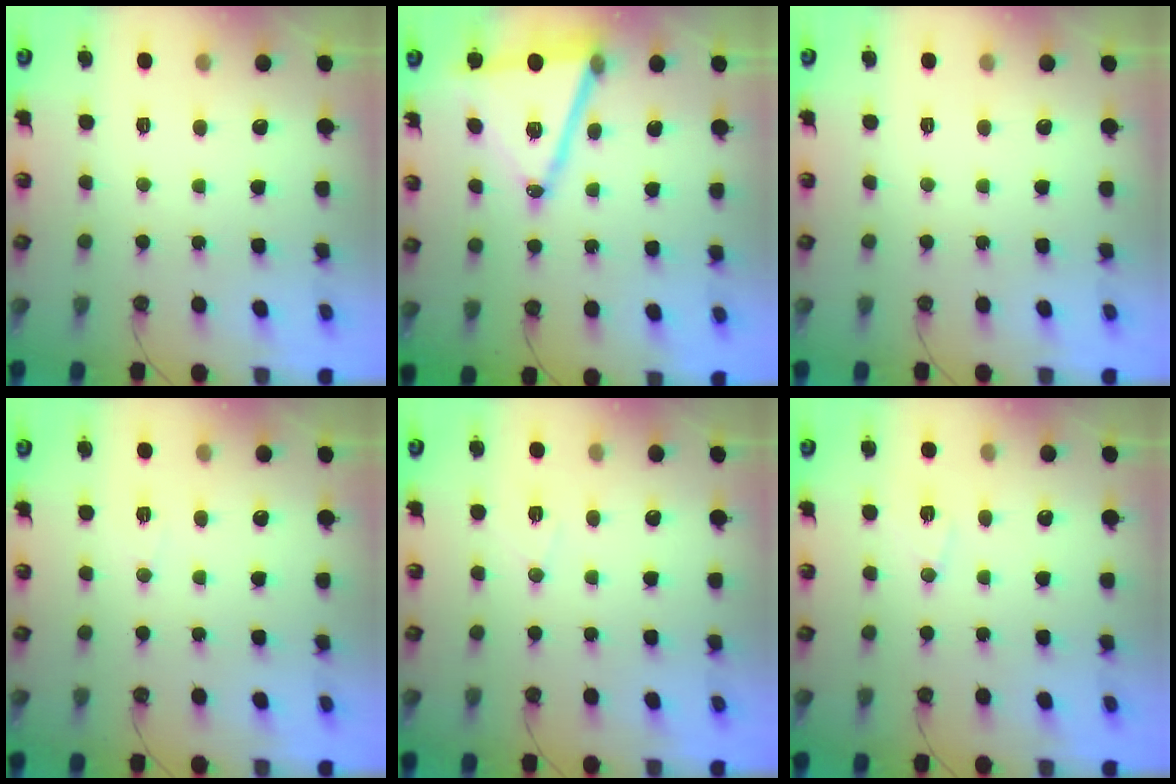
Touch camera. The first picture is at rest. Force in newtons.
{"total": 15.8, "press": 15.3, "slide": 3.8}
{"total": 0.0}
{"total": 5.1, "press": 4.4, "slide": 2.6}
{"total": 6.5, "press": 4.8, "slide": 4.4}
{"total": 6.3, "press": 6.1, "slide": 1.6}